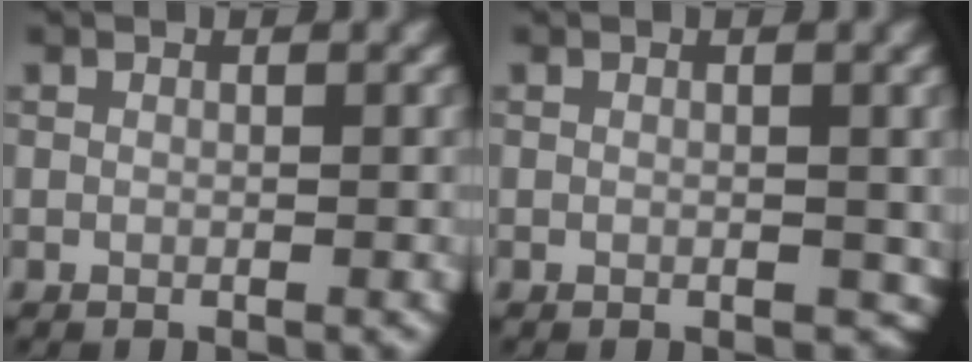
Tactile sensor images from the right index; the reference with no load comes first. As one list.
[{"total": 1.3, "force": [-0.2, 0.8, 1.0], "torque": [-0.015, -0.004, -0.001]}]